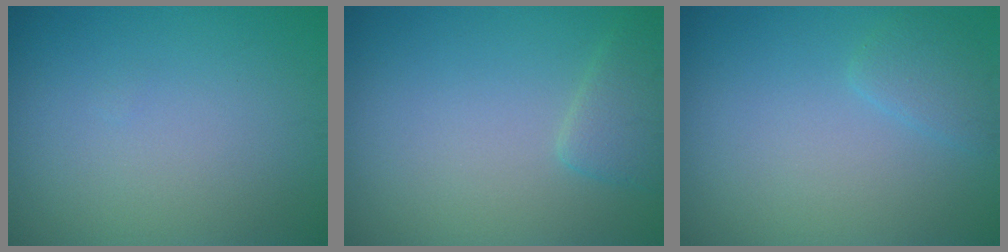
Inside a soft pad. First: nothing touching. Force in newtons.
{"total": 2.1, "press": 2.1, "slide": 0.2}
{"total": 1.5, "press": 1.5, "slide": 0.2}